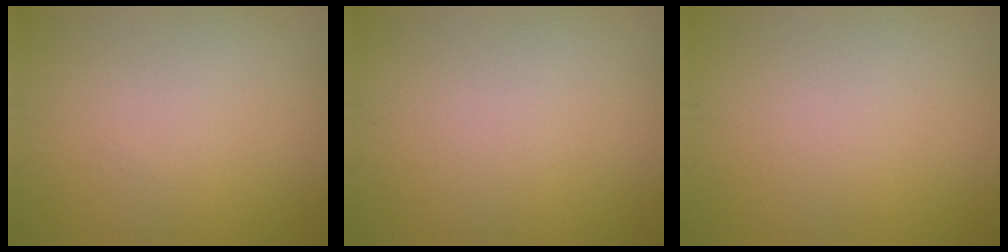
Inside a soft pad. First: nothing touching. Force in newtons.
{"total": 0.0}
{"total": 0.0}